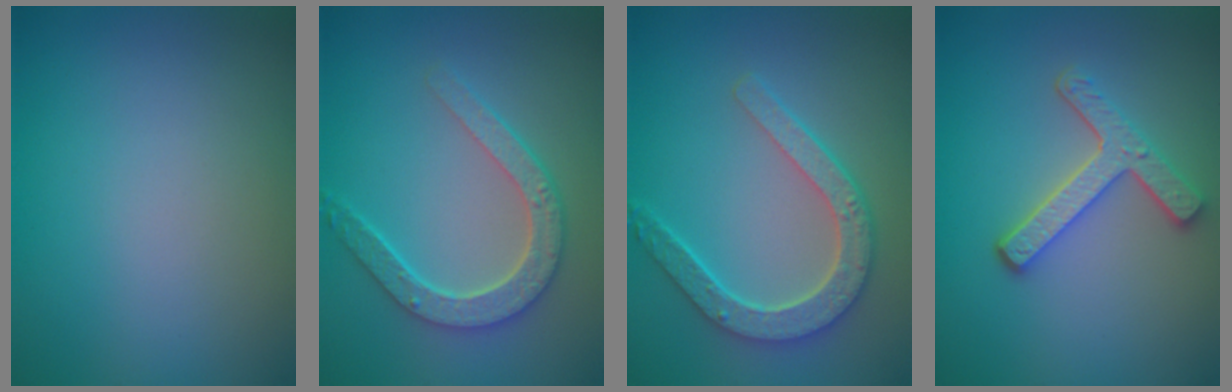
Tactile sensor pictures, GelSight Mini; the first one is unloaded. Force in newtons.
{"total": 4.5, "press": 3.6, "slide": 2.8}
{"total": 5.1, "press": 4.0, "slide": 3.2}
{"total": 3.6, "press": 3.0, "slide": 2.0}